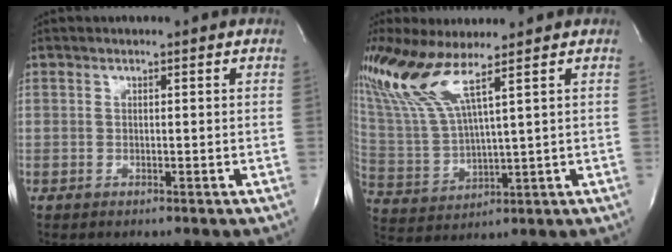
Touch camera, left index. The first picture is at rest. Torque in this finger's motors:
{"motor_torque": [-0.61, 0.13, 0.46, 0.21]}